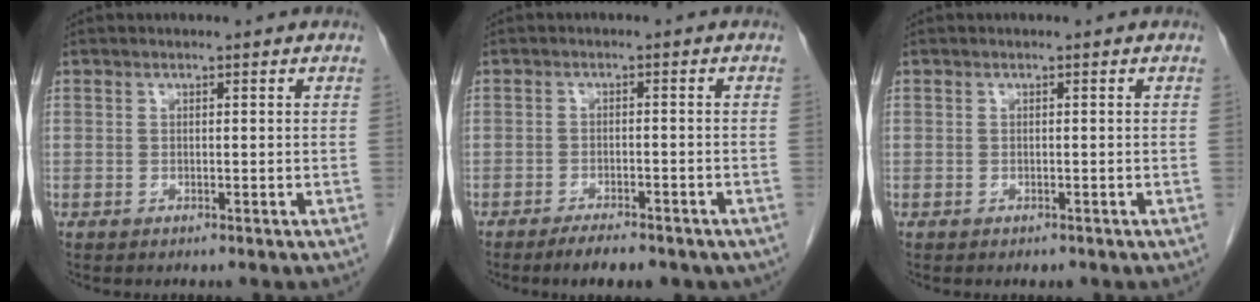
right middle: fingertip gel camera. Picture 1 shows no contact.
{"total": 6.2, "force": [-4.8, 2.0, 3.5], "torque": [-0.047, -0.005, -0.063]}
{"total": 0.6, "force": [-0.5, 0.4, 0.2], "torque": [-0.007, -0.001, -0.004]}